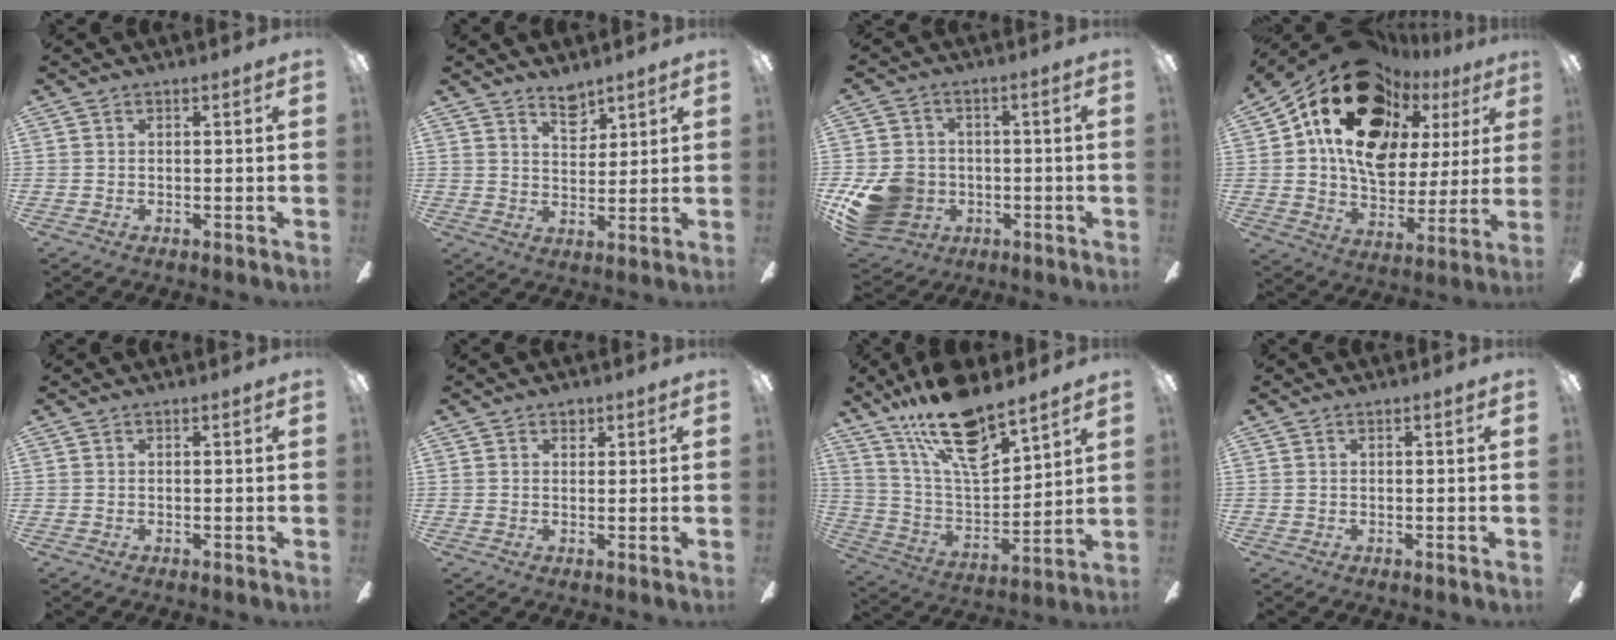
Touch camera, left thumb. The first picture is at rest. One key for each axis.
{"total": 4.6, "fx": 3.8, "fy": 2.2, "fz": 1.6, "tx": -0.015, "ty": -0.021, "tz": 0.065}
{"total": 13.3, "fx": -3.8, "fy": 10.9, "fz": 6.6, "tx": -0.138, "ty": 0.024, "tz": -0.062}
{"total": 21.2, "fx": 12.1, "fy": 13.3, "fz": 11.2, "tx": -0.193, "ty": -0.064, "tz": 0.217}
{"total": 0.0}
{"total": 1.7, "fx": 1.1, "fy": 1.1, "fz": 0.6, "tx": 0.003, "ty": -0.002, "tz": 0.016}
{"total": 20.1, "fx": 14.4, "fy": 7.1, "fz": 12.1, "tx": -0.234, "ty": -0.085, "tz": 0.250}
{"total": 0.0}